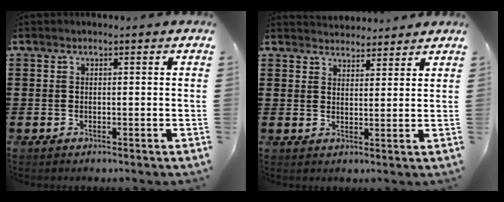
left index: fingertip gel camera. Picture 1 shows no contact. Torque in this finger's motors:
{"motor_torque": [-2.14, 0.00, -1.05, -0.04]}